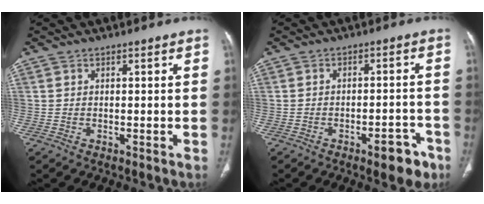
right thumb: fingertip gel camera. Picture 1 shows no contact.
{"total": 6.3, "force": [-3.8, 2.5, 4.3], "torque": [-0.038, 0.027, -0.045]}